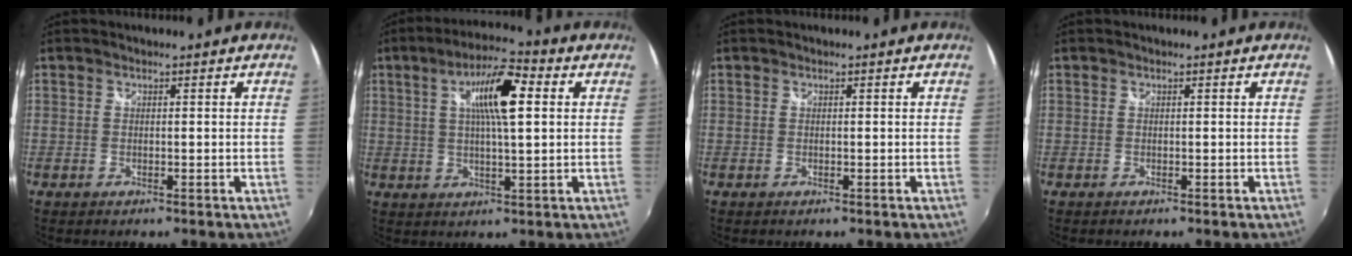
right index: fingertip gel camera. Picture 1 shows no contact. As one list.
[{"total": 10.7, "force": [2.9, 2.4, 10.0], "torque": [-0.172, 0.017, 0.045]}, {"total": 0.0}, {"total": 0.6, "force": [0.4, 0.1, -0.4], "torque": [0.006, 0.002, 0.004]}]